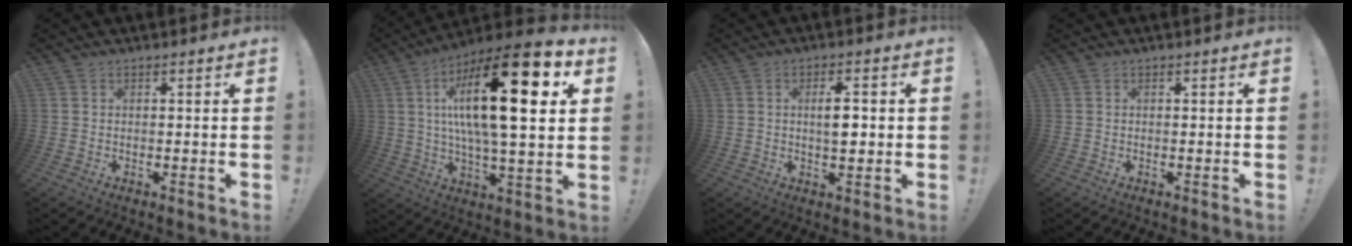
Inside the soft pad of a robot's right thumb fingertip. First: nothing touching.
{"total": 25.6, "force": [7.2, 6.8, 23.6], "torque": [-0.391, -0.037, 0.103]}
{"total": 5.1, "force": [0.4, 2.2, 4.6], "torque": [-0.062, -0.002, 0.001]}
{"total": 0.0}